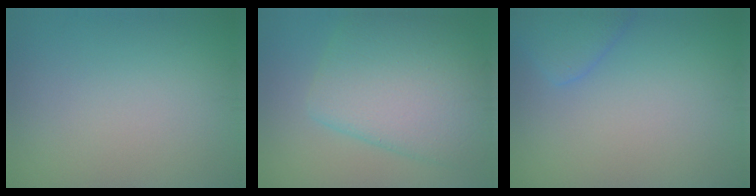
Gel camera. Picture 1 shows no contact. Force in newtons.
{"total": 9.0, "press": 9.0, "slide": 0.3}
{"total": 2.5, "press": 2.5, "slide": 0.2}